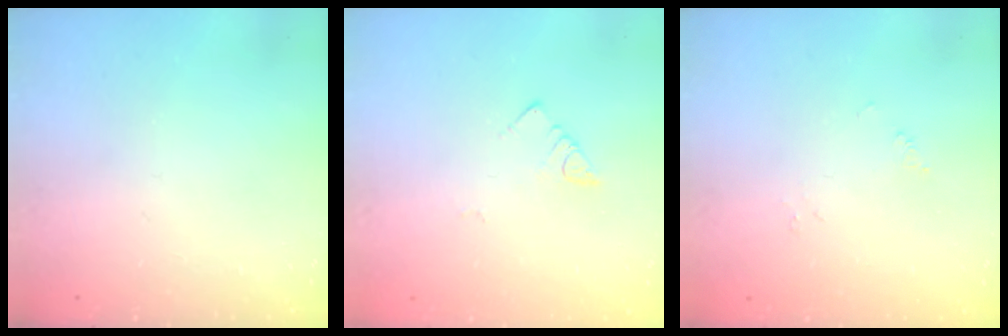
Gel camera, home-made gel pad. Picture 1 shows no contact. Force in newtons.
{"total": 2.7, "press": 2.6, "slide": 0.5}
{"total": 0.0}